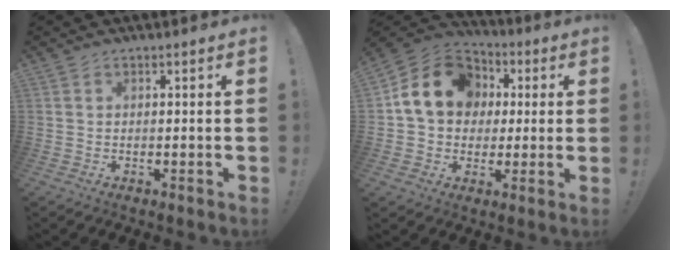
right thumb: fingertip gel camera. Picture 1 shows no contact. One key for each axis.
{"total": 16.6, "fx": 4.1, "fy": 13.6, "fz": 8.8, "tx": -0.137, "ty": 0.000, "tz": 0.088}